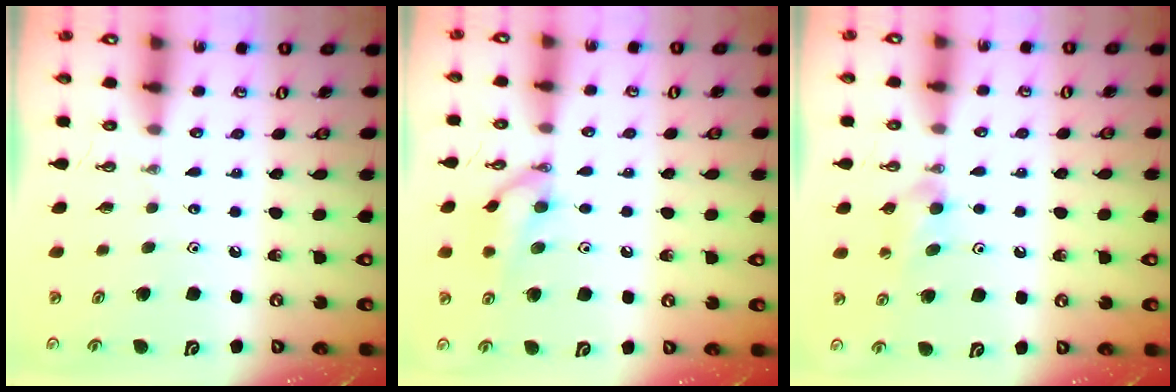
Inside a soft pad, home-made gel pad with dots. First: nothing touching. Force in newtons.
{"total": 11.6, "press": 11.4, "slide": 1.7}
{"total": 5.9, "press": 4.2, "slide": 4.1}